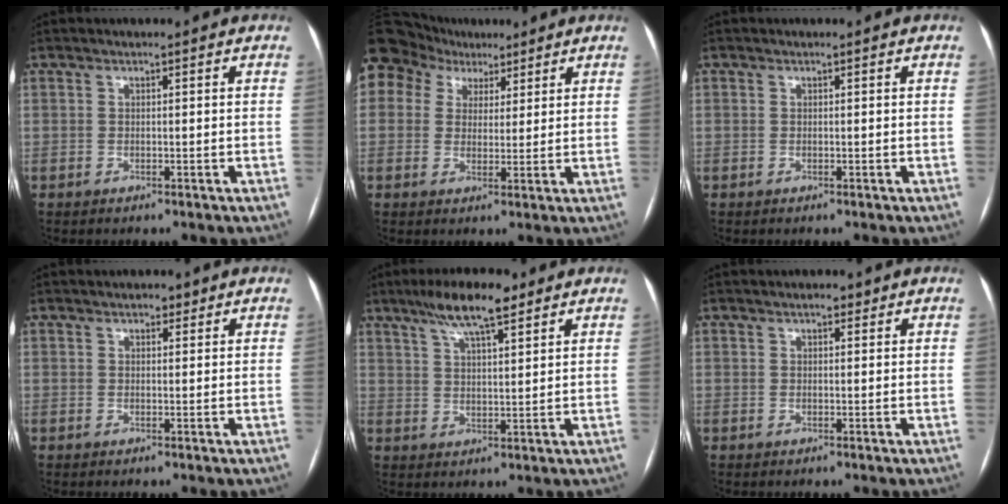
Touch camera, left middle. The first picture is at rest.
{"total": 16.0, "force": [8.7, 12.5, 5.1], "torque": [-0.165, 0.074, 0.163]}
{"total": 0.0}
{"total": 1.6, "force": [1.1, 0.8, 0.8], "torque": [-0.014, 0.004, 0.014]}
{"total": 9.0, "force": [6.2, 1.7, 6.3], "torque": [-0.116, 0.014, 0.106]}
{"total": 1.5, "force": [1.0, 0.6, 0.9], "torque": [-0.016, 0.005, 0.014]}